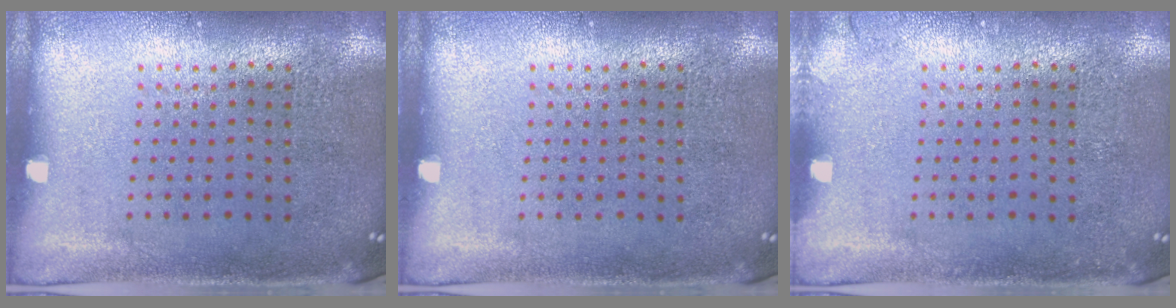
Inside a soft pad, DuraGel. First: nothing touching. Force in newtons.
{"total": 0.0}
{"total": 0.7, "press": 0.7, "slide": 0.2}